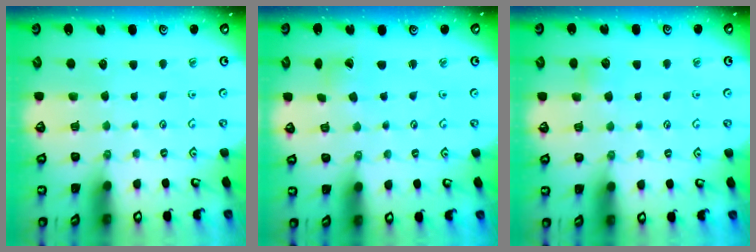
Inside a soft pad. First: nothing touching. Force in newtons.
{"total": 2.9, "press": 2.9, "slide": 0.2}
{"total": 3.7, "press": 3.7, "slide": 0.4}